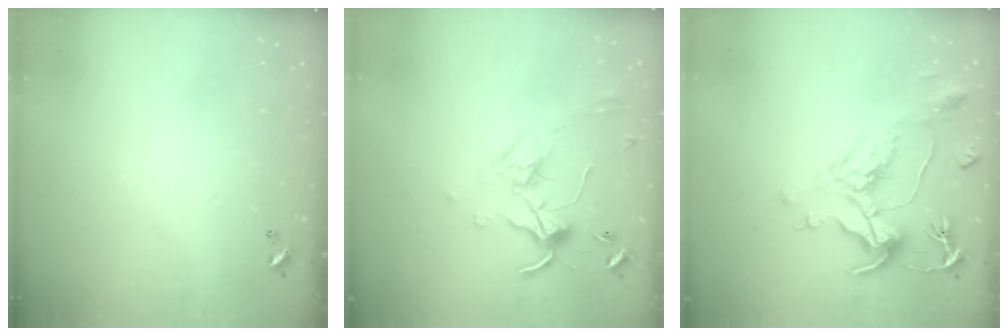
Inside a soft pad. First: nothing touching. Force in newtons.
{"total": 0.0}
{"total": 1.6, "press": 0.1, "slide": 1.6}